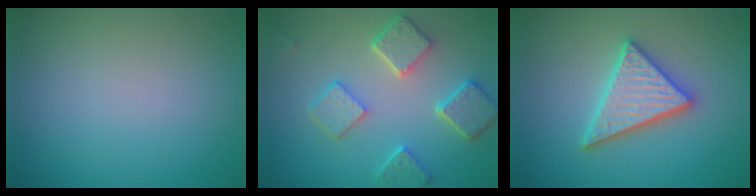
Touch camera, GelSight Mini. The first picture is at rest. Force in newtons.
{"total": 5.5, "press": 4.3, "slide": 3.3}
{"total": 4.8, "press": 4.8, "slide": 0.7}